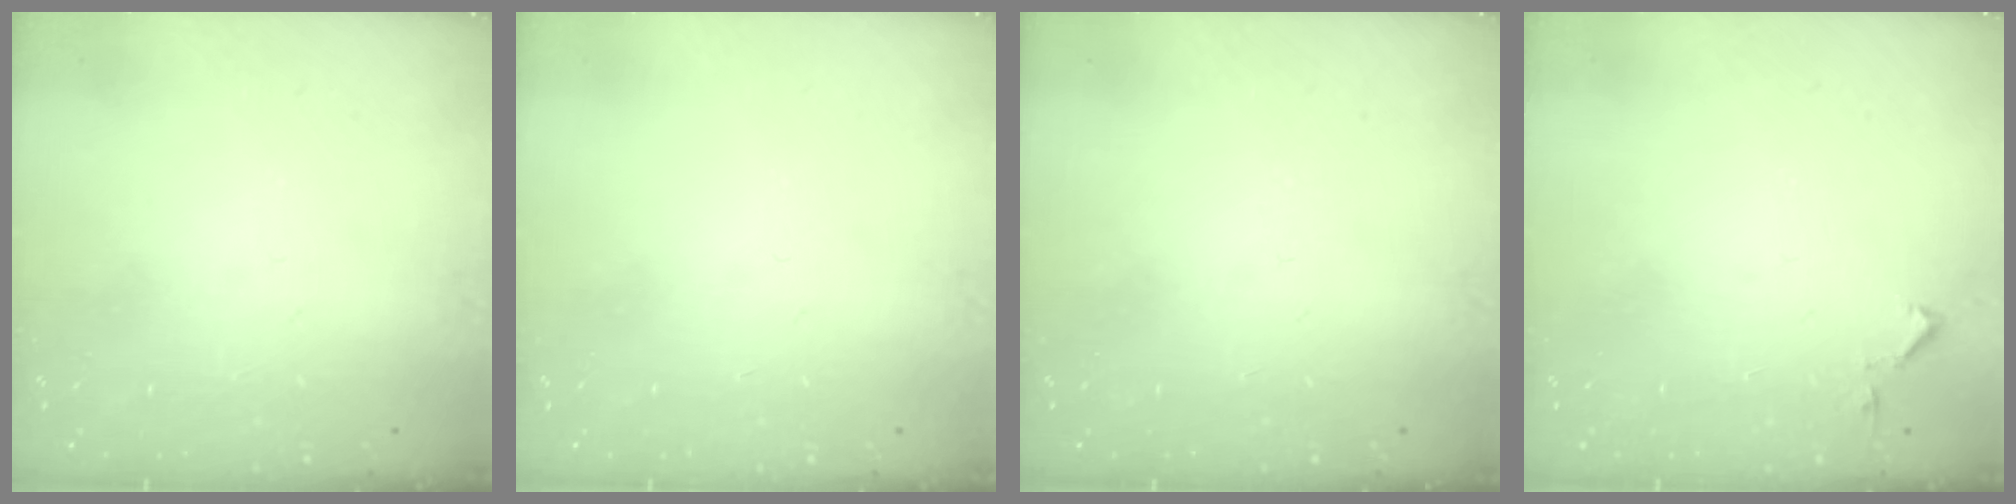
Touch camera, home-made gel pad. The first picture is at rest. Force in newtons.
{"total": 0.0}
{"total": 0.0}
{"total": 3.1, "press": 3.1, "slide": 0.6}